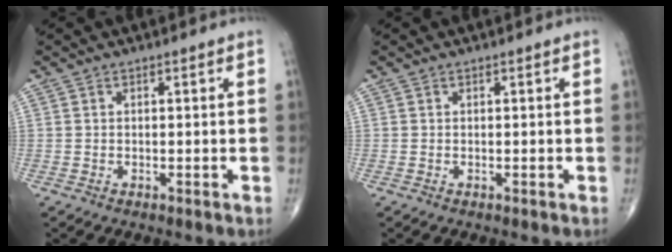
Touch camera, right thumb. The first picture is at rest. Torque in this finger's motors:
{"motor_torque": [0.59, 0.07, 0.00, 0.00, 0.00]}